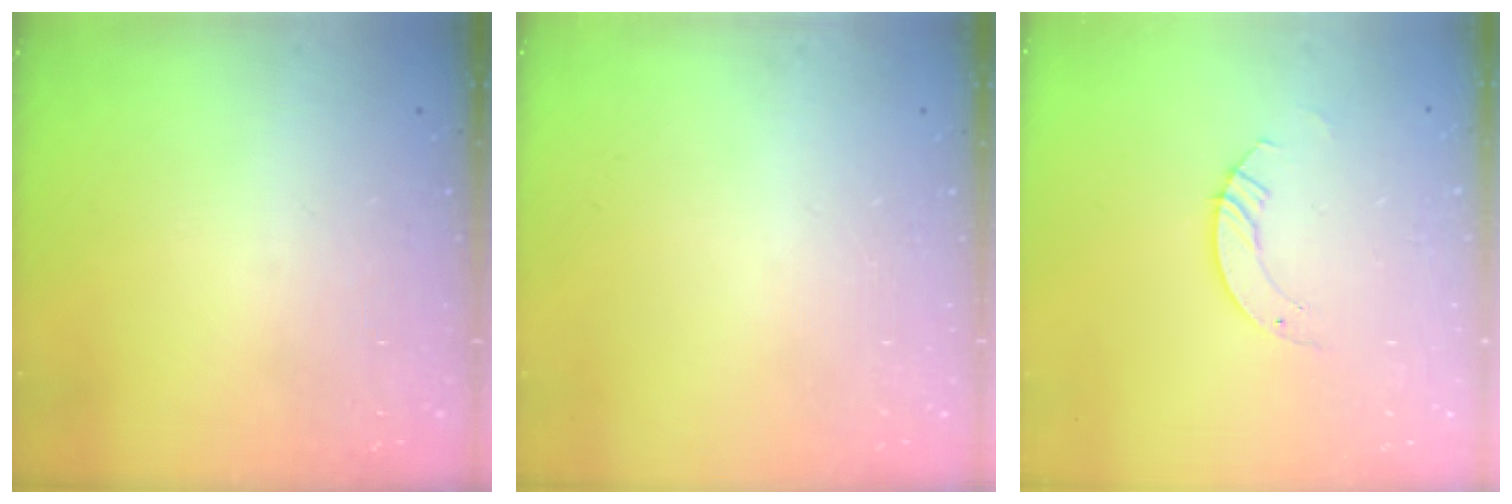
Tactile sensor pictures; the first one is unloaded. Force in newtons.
{"total": 0.0}
{"total": 3.5, "press": 3.5, "slide": 0.3}